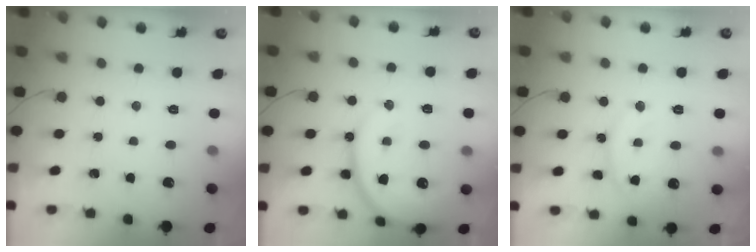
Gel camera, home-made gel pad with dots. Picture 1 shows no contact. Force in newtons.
{"total": 16.6, "press": 16.5, "slide": 1.7}
{"total": 11.7, "press": 11.7, "slide": 0.7}